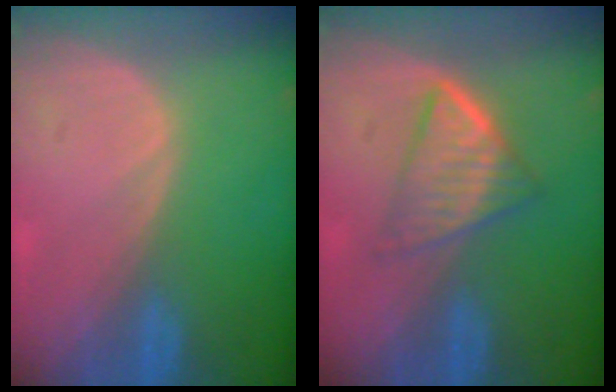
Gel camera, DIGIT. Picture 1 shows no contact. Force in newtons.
{"total": 6.3, "press": 5.5, "slide": 3.1}